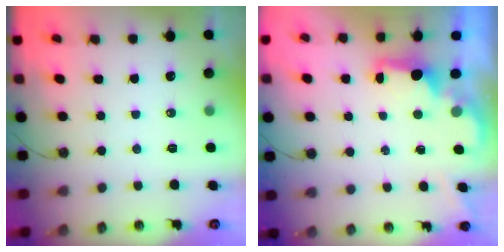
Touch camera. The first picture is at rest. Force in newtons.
{"total": 1.9, "press": 1.7, "slide": 0.7}